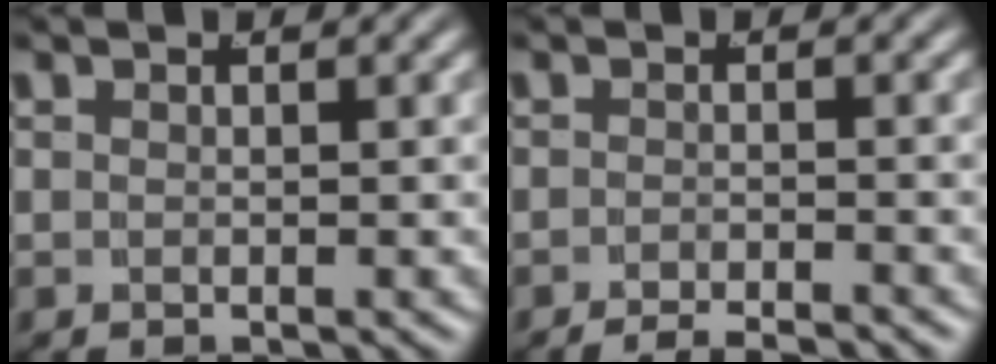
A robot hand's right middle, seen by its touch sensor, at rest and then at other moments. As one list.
[{"total": 2.6, "force": [-2.5, 0.0, 0.6], "torque": [-0.008, -0.005, -0.042]}]